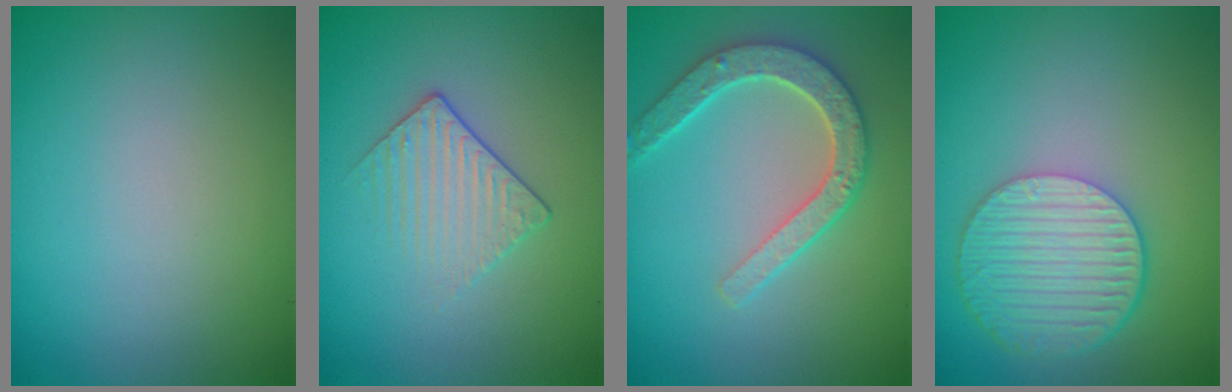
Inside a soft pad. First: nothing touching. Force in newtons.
{"total": 1.9, "press": 1.6, "slide": 1.0}
{"total": 4.6, "press": 3.8, "slide": 2.7}
{"total": 6.1, "press": 4.5, "slide": 4.1}